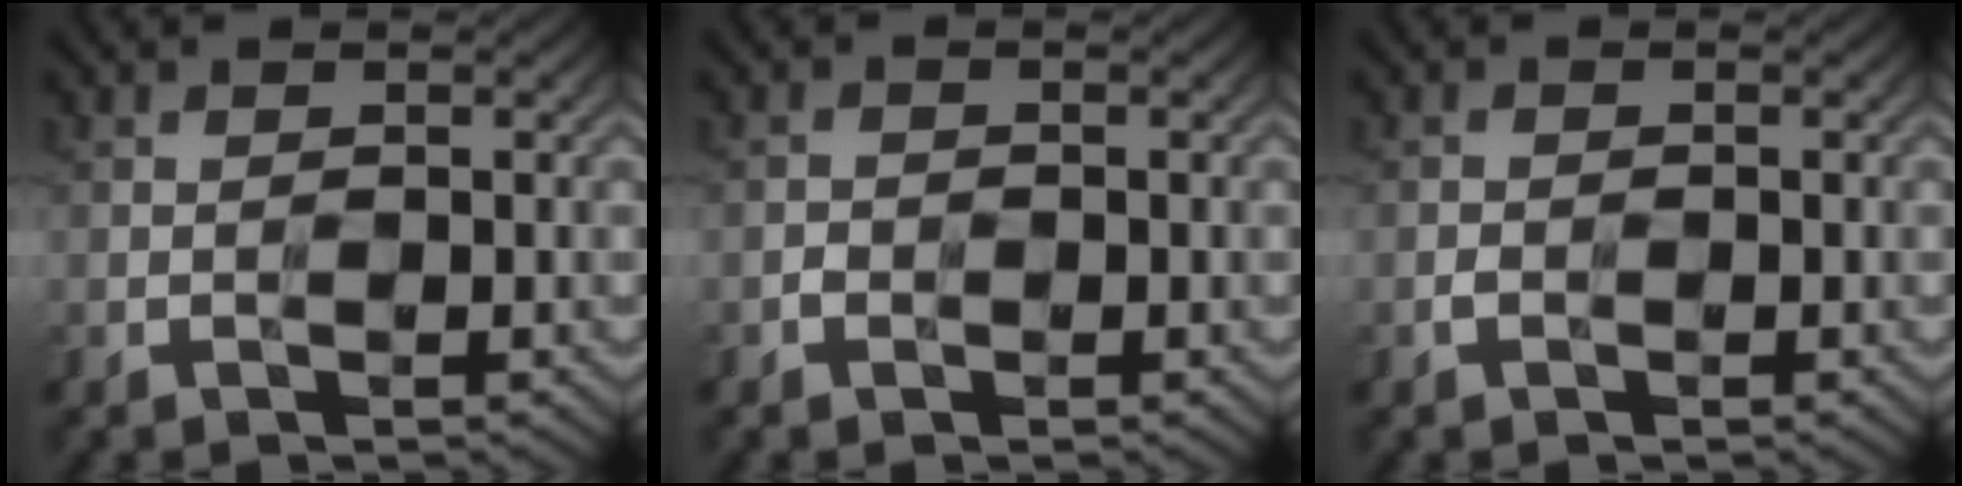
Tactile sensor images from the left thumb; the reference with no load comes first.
{"total": 1.0, "force": [-0.6, 0.8, 0.3], "torque": [-0.005, -0.001, -0.013]}
{"total": 0.8, "force": [-0.5, 0.5, 0.4], "torque": [-0.008, -0.001, -0.011]}